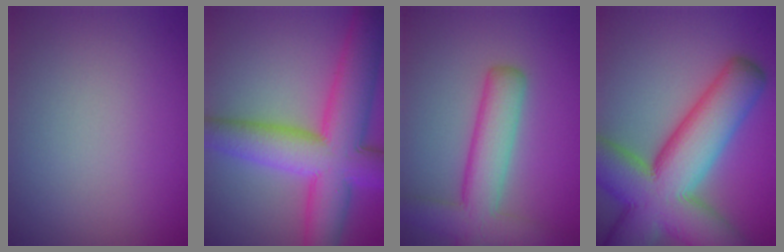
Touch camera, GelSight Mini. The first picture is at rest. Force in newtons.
{"total": 10.7, "press": 10.7, "slide": 0.3}
{"total": 6.2, "press": 6.1, "slide": 0.3}
{"total": 14.5, "press": 14.4, "slide": 0.8}